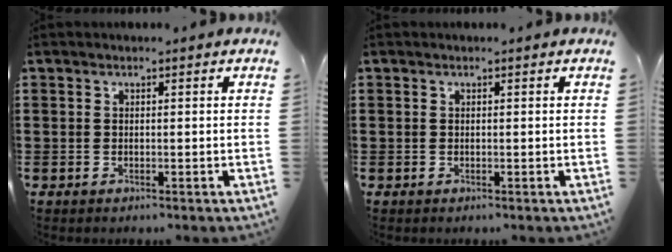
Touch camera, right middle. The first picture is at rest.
{"total": 0.0}